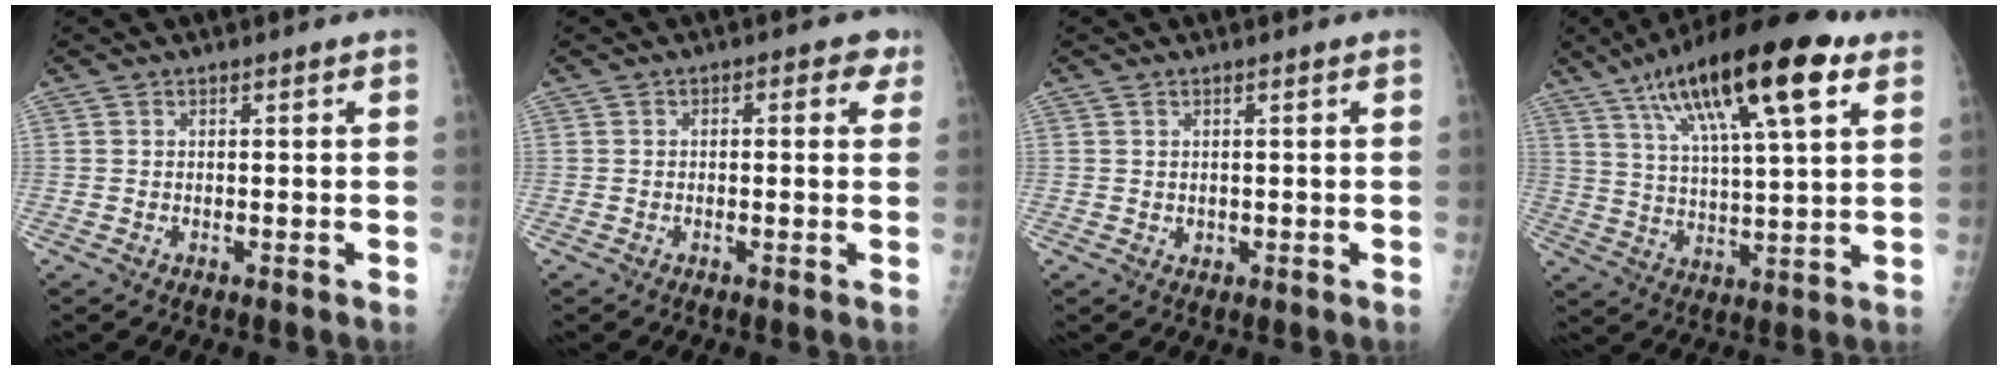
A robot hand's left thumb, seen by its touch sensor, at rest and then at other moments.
{"total": 3.6, "force": [1.2, 2.1, 2.7], "torque": [-0.006, 0.003, 0.004]}
{"total": 1.0, "force": [0.3, 0.8, 0.5], "torque": [-0.004, -0.003, 0.007]}
{"total": 22.0, "force": [11.3, 5.9, 17.9], "torque": [-0.287, -0.014, 0.187]}